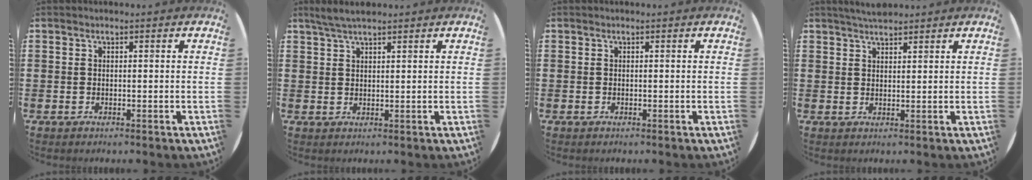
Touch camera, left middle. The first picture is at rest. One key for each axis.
{"total": 2.8, "fx": 2.3, "fy": 0.3, "fz": 1.5, "tx": -0.034, "ty": 0.004, "tz": 0.042}
{"total": 0.0}
{"total": 2.6, "fx": 2.5, "fy": 0.3, "fz": 0.6, "tx": -0.016, "ty": -0.001, "tz": 0.046}